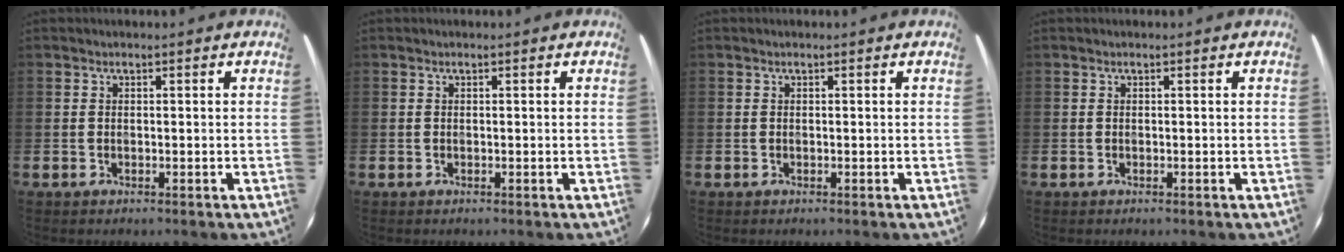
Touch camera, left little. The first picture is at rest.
{"total": 0.0}
{"total": 0.0}
{"total": 0.0}